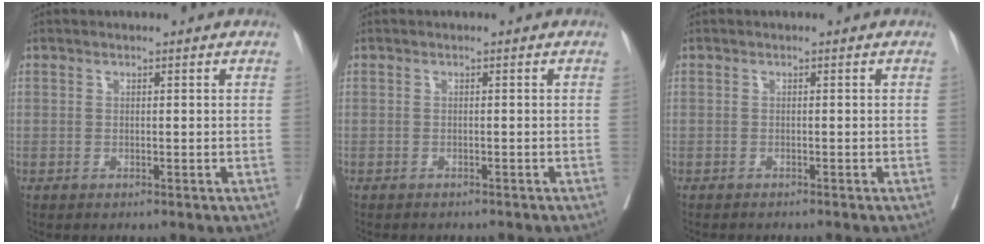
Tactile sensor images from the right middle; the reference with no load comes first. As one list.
[{"total": 3.8, "force": [-3.4, 0.8, 1.4], "torque": [-0.016, -0.003, -0.042]}, {"total": 3.2, "force": [-2.9, 0.0, 1.3], "torque": [-0.011, -0.002, -0.039]}]